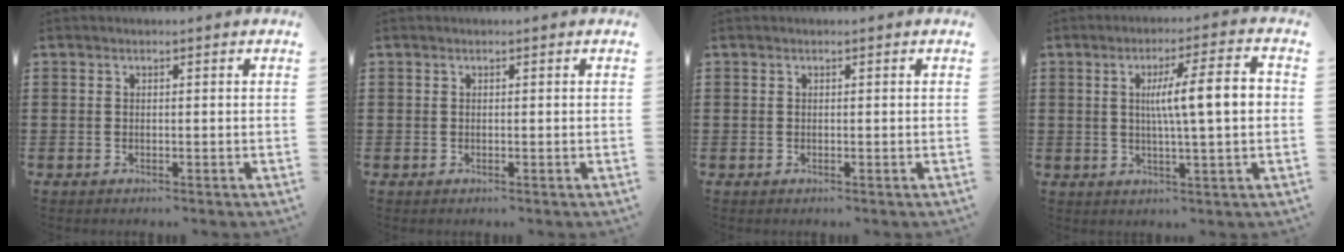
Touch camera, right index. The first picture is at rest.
{"total": 0.0}
{"total": 0.0}
{"total": 9.5, "force": [1.0, 1.2, 9.4], "torque": [-0.163, 0.000, 0.009]}